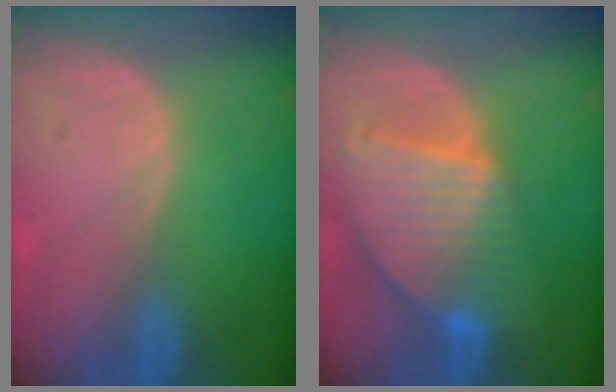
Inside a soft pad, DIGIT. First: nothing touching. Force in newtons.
{"total": 9.5, "press": 8.1, "slide": 4.8}